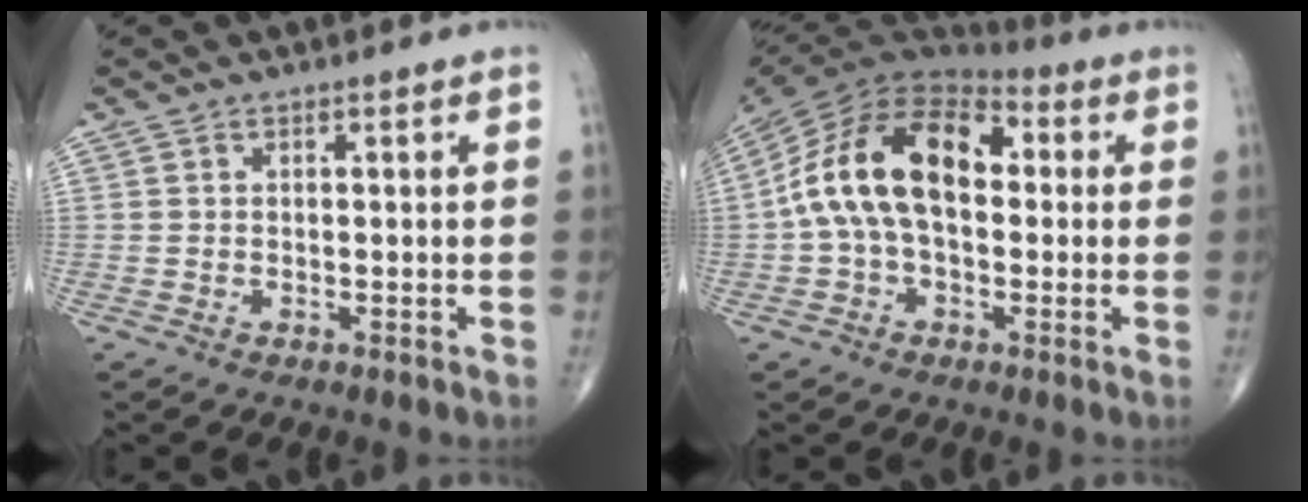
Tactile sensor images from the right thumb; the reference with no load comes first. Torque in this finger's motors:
{"motor_torque": [1.60, 1.74, 1.45, -0.48, 0.64]}